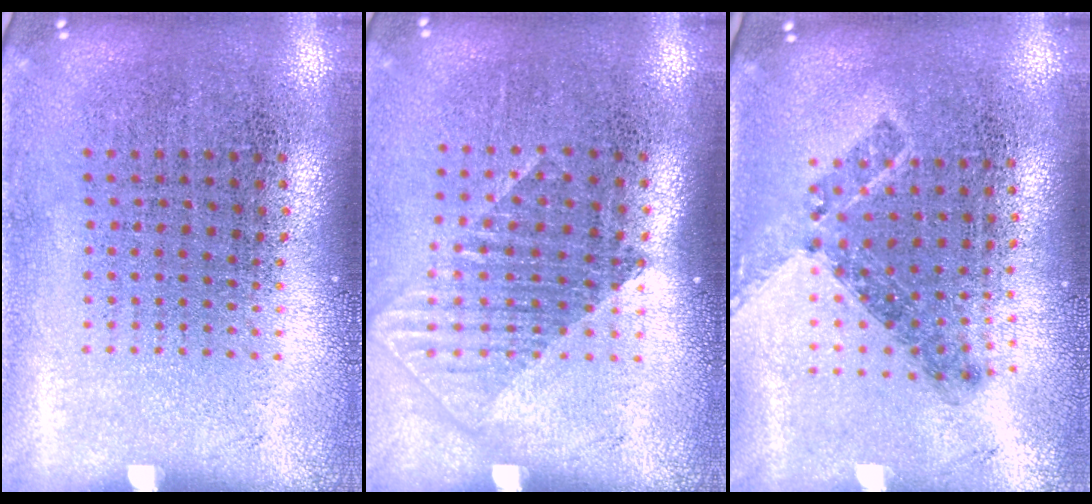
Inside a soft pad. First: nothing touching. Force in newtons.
{"total": 1.3, "press": 1.0, "slide": 0.7}
{"total": 0.8, "press": 0.8, "slide": 0.3}